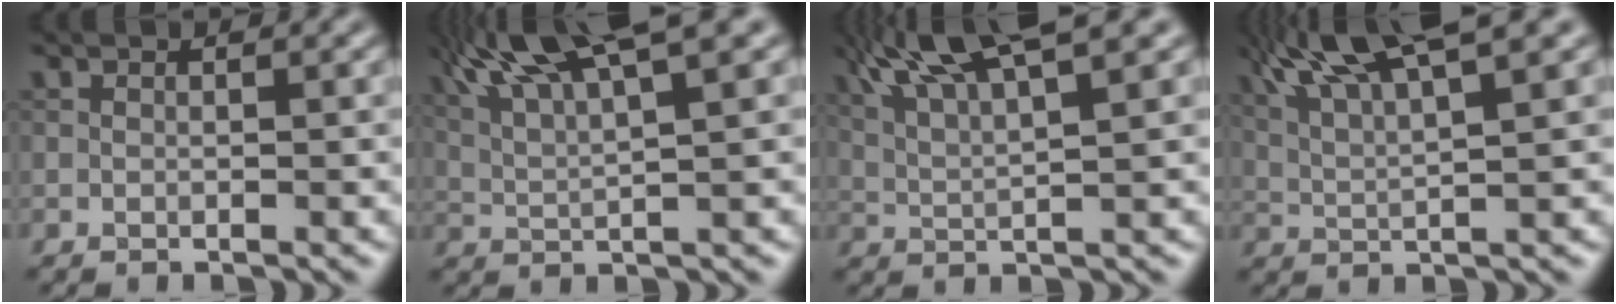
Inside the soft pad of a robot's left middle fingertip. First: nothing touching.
{"total": 11.1, "force": [6.8, 2.5, 8.3], "torque": [-0.142, 0.030, 0.102]}
{"total": 8.8, "force": [5.2, 1.8, 6.8], "torque": [-0.114, 0.023, 0.091]}
{"total": 9.7, "force": [5.9, 2.1, 7.4], "torque": [-0.125, 0.025, 0.094]}